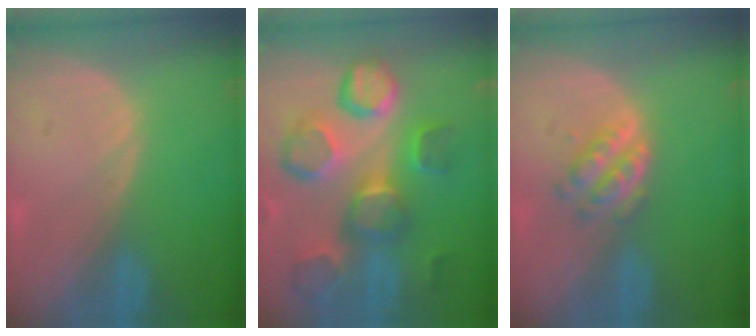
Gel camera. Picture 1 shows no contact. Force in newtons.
{"total": 12.5, "press": 11.1, "slide": 5.8}
{"total": 4.4, "press": 4.1, "slide": 1.5}